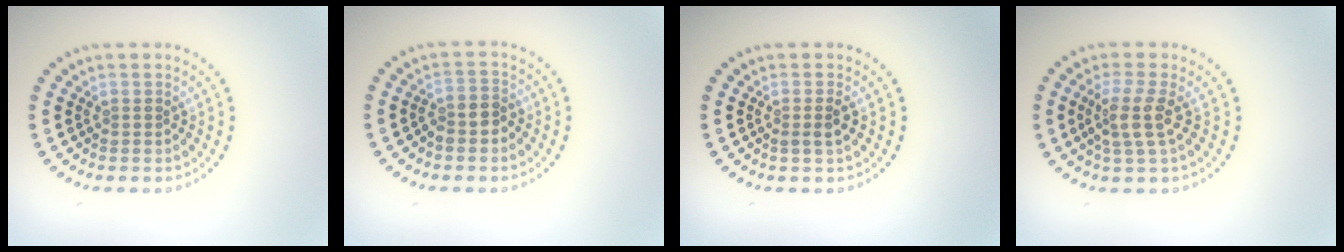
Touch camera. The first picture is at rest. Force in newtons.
{"total": 2.2, "press": 1.9, "slide": 1.2}
{"total": 1.3, "press": 1.1, "slide": 0.7}
{"total": 3.0, "press": 2.4, "slide": 1.8}